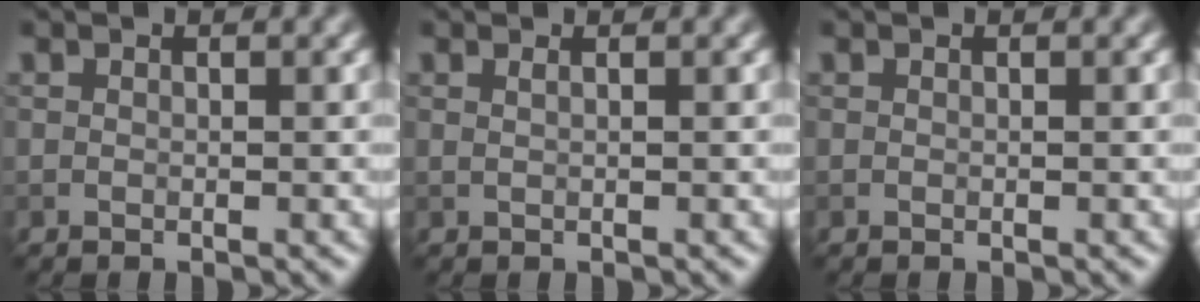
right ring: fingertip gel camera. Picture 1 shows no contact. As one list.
[{"total": 0.9, "force": [0.4, 0.4, 0.7], "torque": [-0.007, -0.002, -0.001]}, {"total": 0.0}]